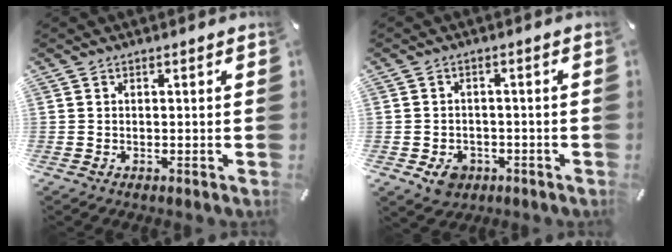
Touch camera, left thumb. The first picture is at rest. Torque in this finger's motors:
{"motor_torque": [0.02, 0.05, 0.01, 0.00, 0.01]}